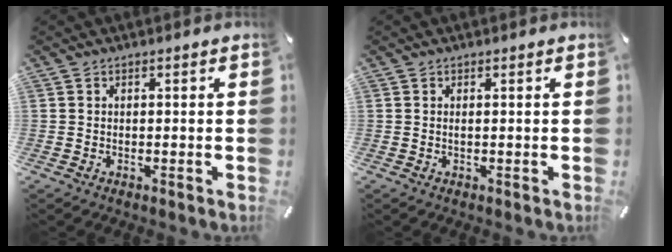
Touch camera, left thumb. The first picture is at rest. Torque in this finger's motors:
{"motor_torque": [0.00, 0.14, 0.16, 0.11, 0.00]}